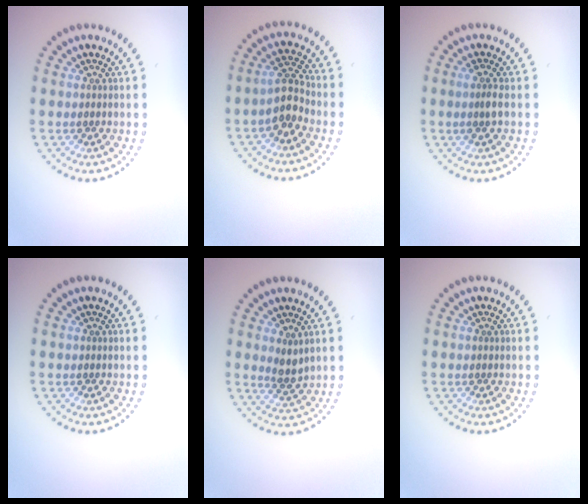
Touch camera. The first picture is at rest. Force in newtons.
{"total": 2.8, "press": 2.7, "slide": 1.0}
{"total": 1.5, "press": 1.3, "slide": 0.8}
{"total": 0.0}
{"total": 1.8, "press": 1.5, "slide": 0.9}
{"total": 0.0}